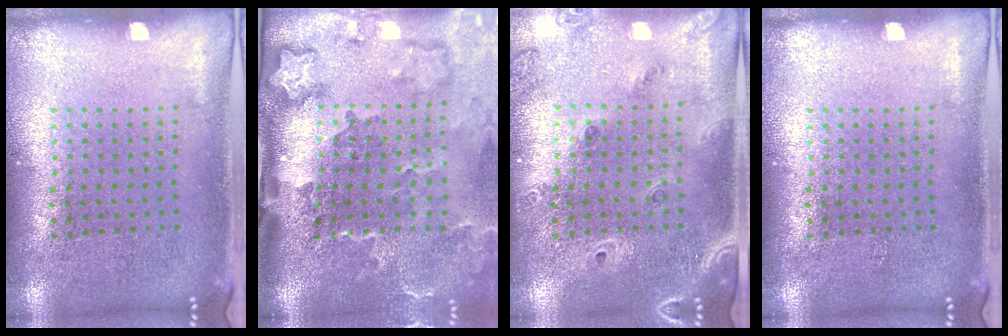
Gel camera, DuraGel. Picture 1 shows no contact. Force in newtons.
{"total": 3.5, "press": 2.4, "slide": 2.6}
{"total": 1.7, "press": 1.5, "slide": 0.7}
{"total": 0.0}